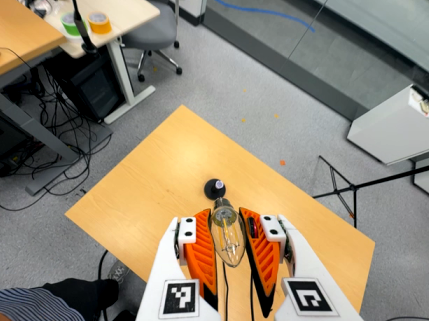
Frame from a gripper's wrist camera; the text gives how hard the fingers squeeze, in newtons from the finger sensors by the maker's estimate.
{"total": 22.9, "left": 25.0, "right": 20.9}